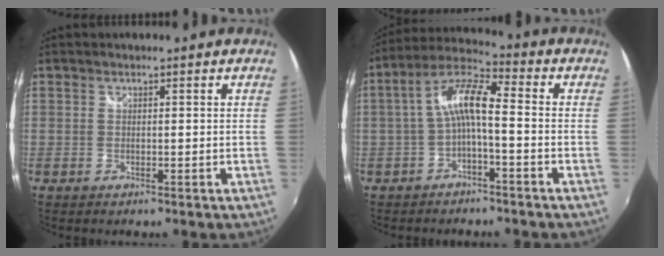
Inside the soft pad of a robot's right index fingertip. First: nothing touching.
{"total": 8.1, "force": [-1.6, 2.0, 7.7], "torque": [-0.168, 0.021, -0.031]}